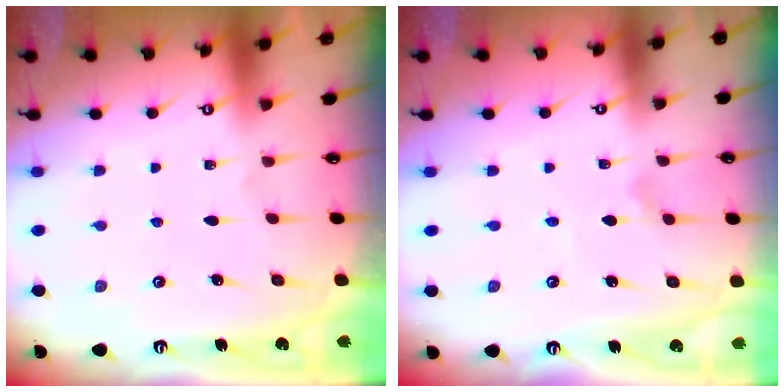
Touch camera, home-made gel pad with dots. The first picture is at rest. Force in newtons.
{"total": 0.8, "press": 0.8, "slide": 0.1}